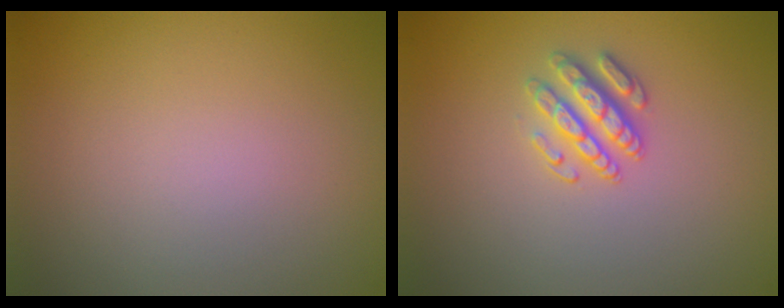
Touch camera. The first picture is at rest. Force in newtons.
{"total": 2.6, "press": 2.5, "slide": 0.7}